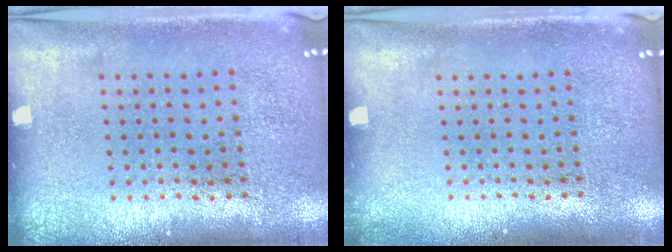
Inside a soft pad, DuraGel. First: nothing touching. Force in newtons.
{"total": 0.5, "press": 0.5, "slide": 0.2}